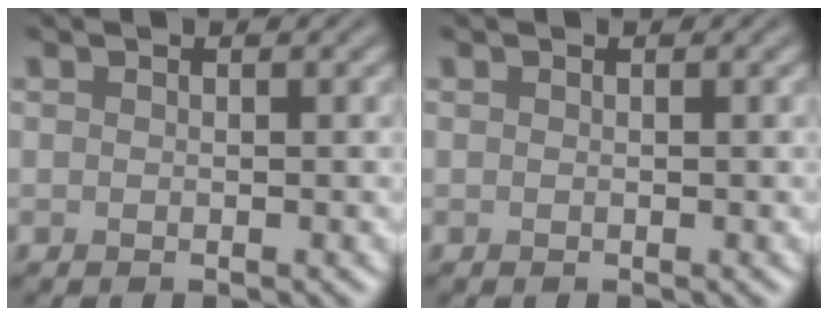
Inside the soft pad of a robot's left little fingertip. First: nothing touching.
{"total": 0.0}